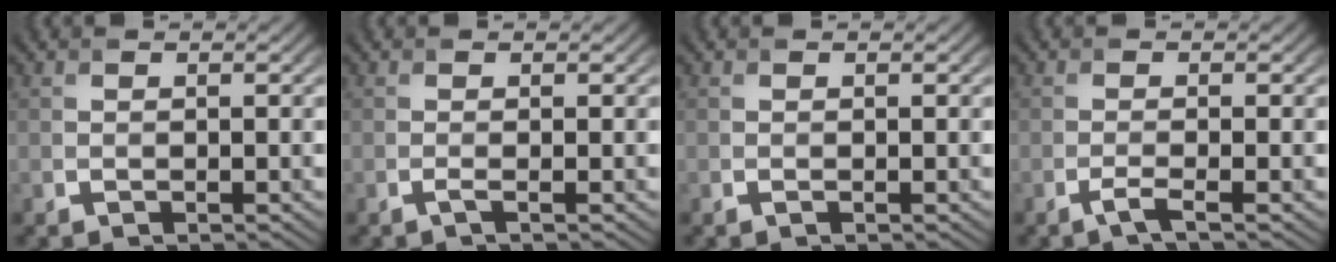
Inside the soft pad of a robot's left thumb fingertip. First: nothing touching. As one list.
[{"total": 0.9, "force": [-0.3, 0.1, 0.9], "torque": [-0.019, -0.002, -0.009]}, {"total": 0.0}, {"total": 1.8, "force": [-1.0, 0.2, 1.5], "torque": [-0.024, 0.004, -0.029]}]